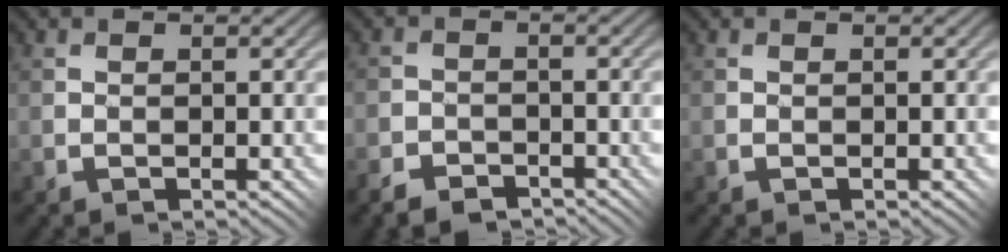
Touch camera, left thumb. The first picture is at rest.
{"total": 3.4, "force": [-2.9, 1.5, 0.8], "torque": [-0.015, 0.003, -0.061]}
{"total": 0.0}